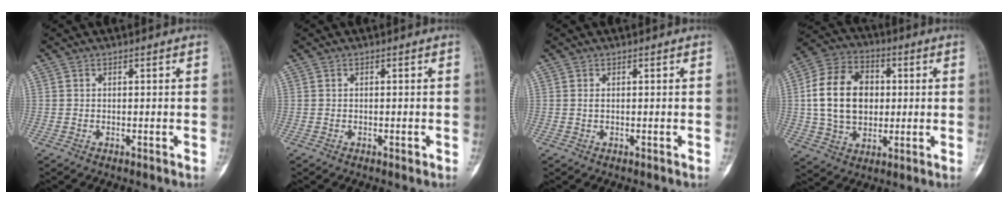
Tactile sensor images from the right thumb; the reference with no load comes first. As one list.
[{"total": 0.7, "force": [-0.3, 0.3, 0.6], "torque": [-0.010, 0.000, -0.004]}, {"total": 0.7, "force": [0.1, 0.4, 0.6], "torque": [-0.011, 0.000, 0.001]}, {"total": 16.0, "force": [1.3, 11.8, 10.7], "torque": [-0.168, 0.015, 0.023]}]